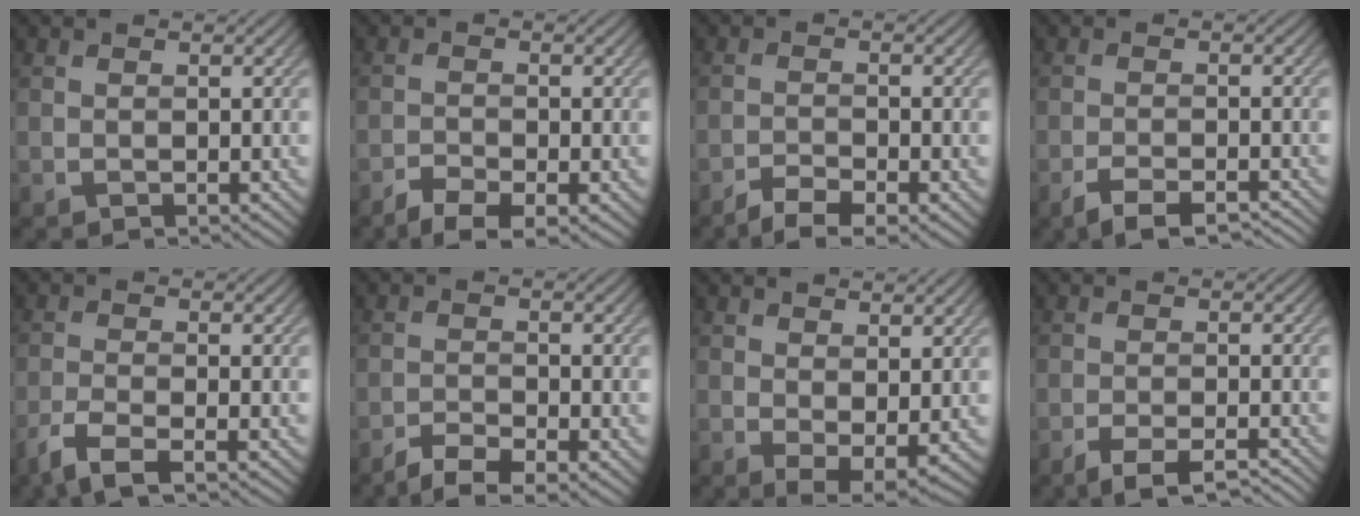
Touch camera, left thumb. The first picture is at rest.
{"total": 3.8, "force": [-2.7, 1.2, 2.4], "torque": [-0.044, -0.006, -0.049]}
{"total": 3.8, "force": [-2.8, 0.9, 2.4], "torque": [-0.048, -0.003, -0.051]}
{"total": 4.9, "force": [-3.6, 1.2, 3.0], "torque": [-0.051, -0.002, -0.059]}
{"total": 4.1, "force": [-2.7, 0.8, 3.0], "torque": [-0.063, -0.007, -0.064]}
{"total": 4.2, "force": [-3.1, 1.0, 2.6], "torque": [-0.053, -0.004, -0.056]}
{"total": 3.4, "force": [0.9, 1.6, 2.9], "torque": [-0.054, -0.012, 0.023]}
{"total": 4.6, "force": [-3.3, 1.0, 3.0], "torque": [-0.048, 0.001, -0.056]}